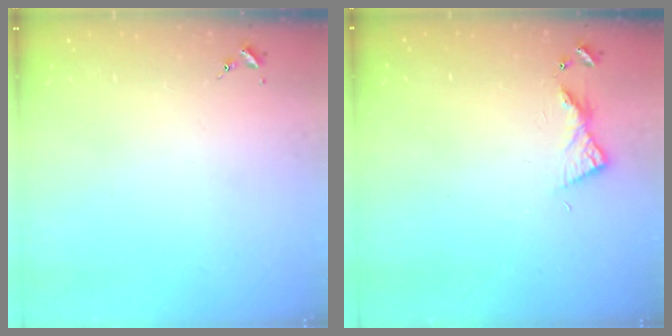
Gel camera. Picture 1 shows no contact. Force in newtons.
{"total": 6.1, "press": 6.1, "slide": 0.6}